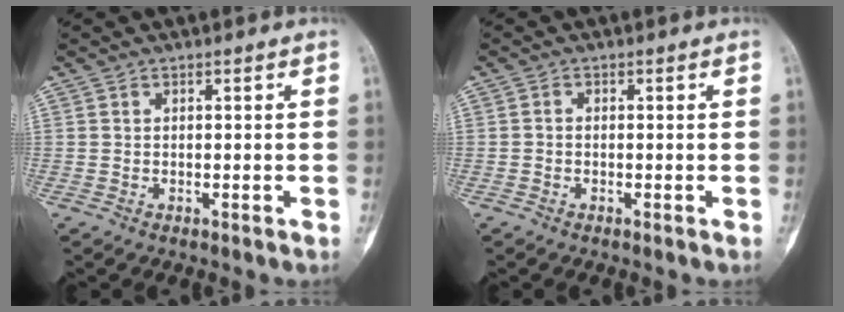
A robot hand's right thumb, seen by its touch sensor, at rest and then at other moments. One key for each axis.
{"total": 0.6, "fx": -0.3, "fy": 0.4, "fz": 0.4, "tx": -0.005, "ty": 0.001, "tz": -0.009}